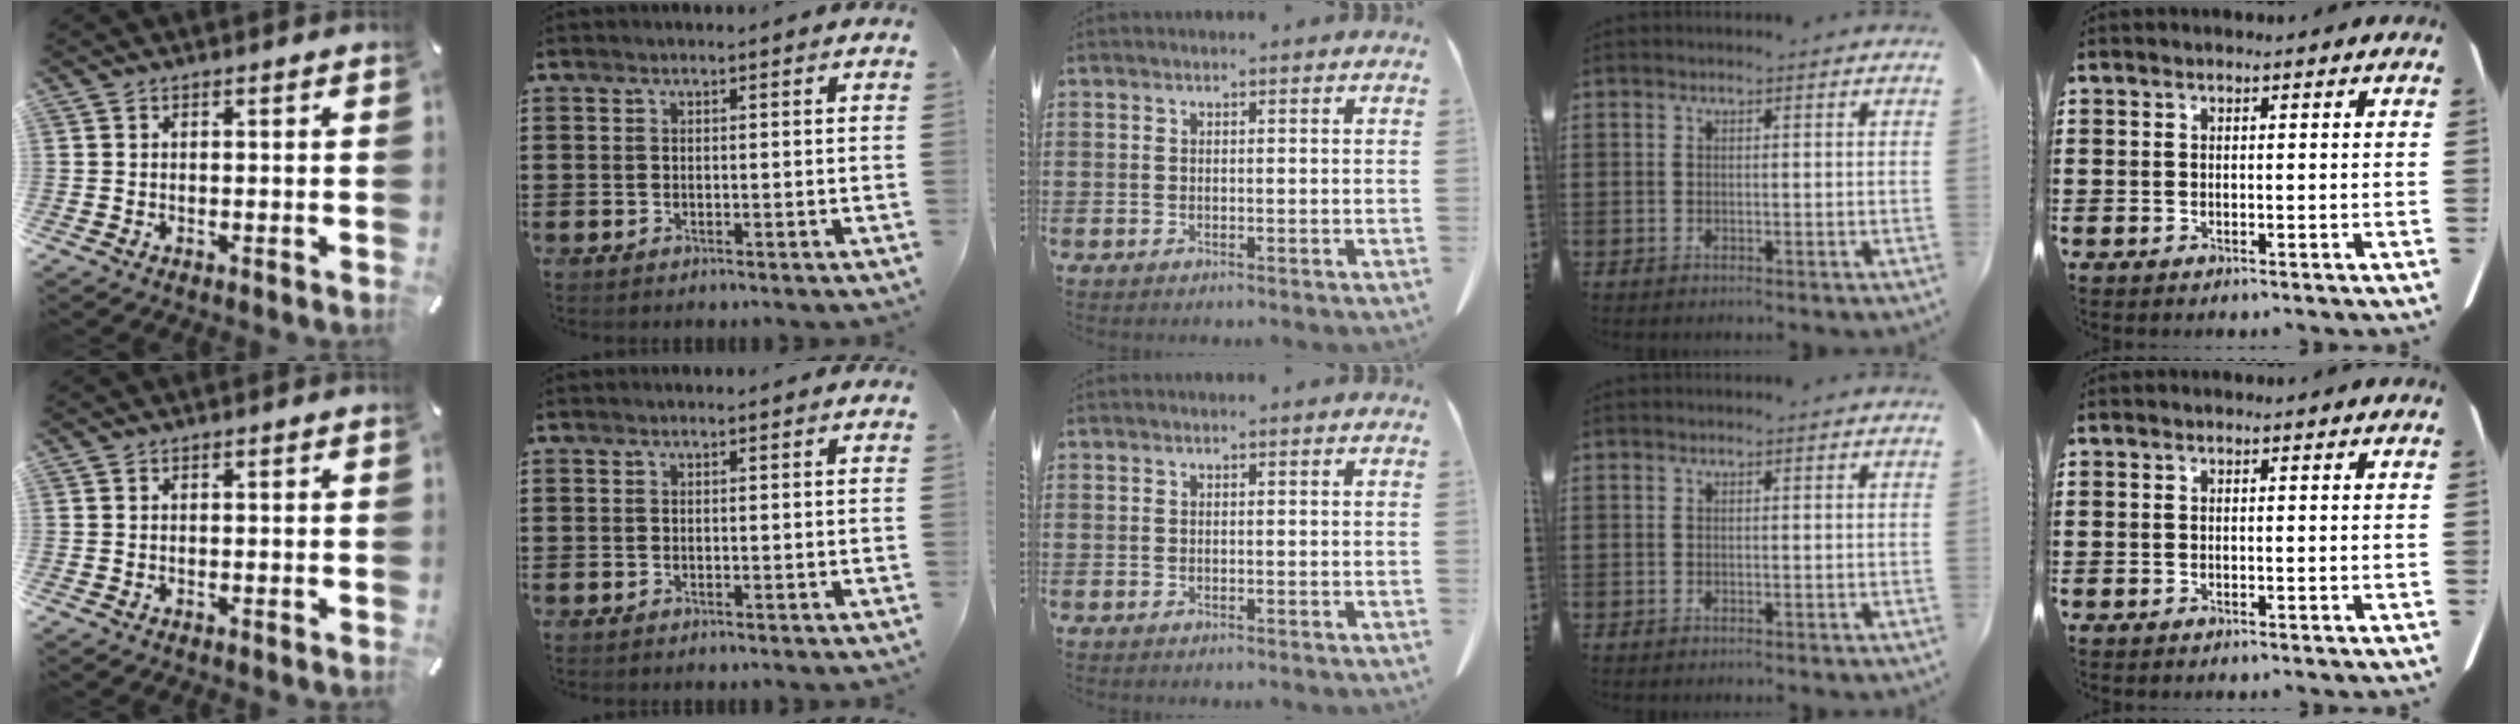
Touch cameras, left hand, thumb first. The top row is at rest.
{}